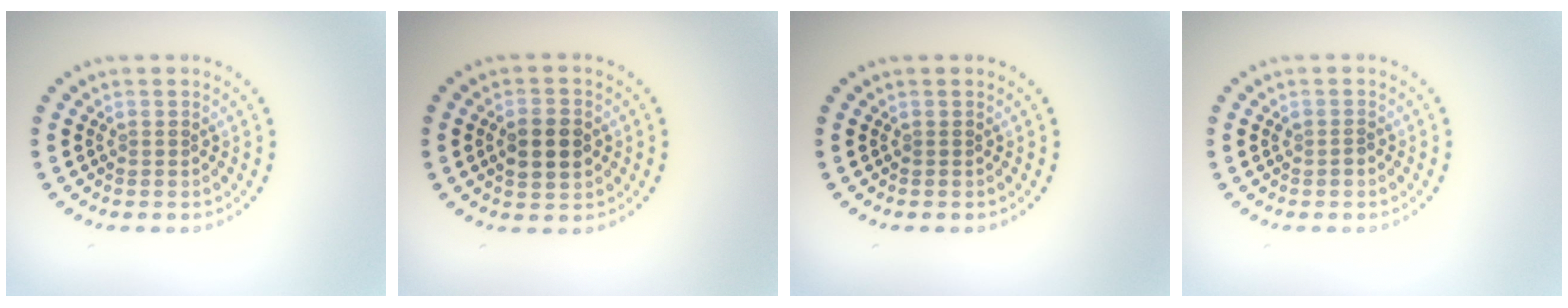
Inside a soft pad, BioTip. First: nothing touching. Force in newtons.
{"total": 3.8, "press": 3.7, "slide": 0.3}
{"total": 0.0}
{"total": 0.6, "press": 0.6, "slide": 0.2}